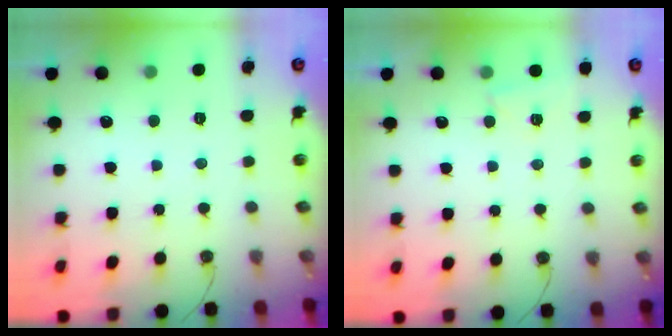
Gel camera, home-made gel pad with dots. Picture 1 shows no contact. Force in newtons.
{"total": 2.8, "press": 2.7, "slide": 0.6}